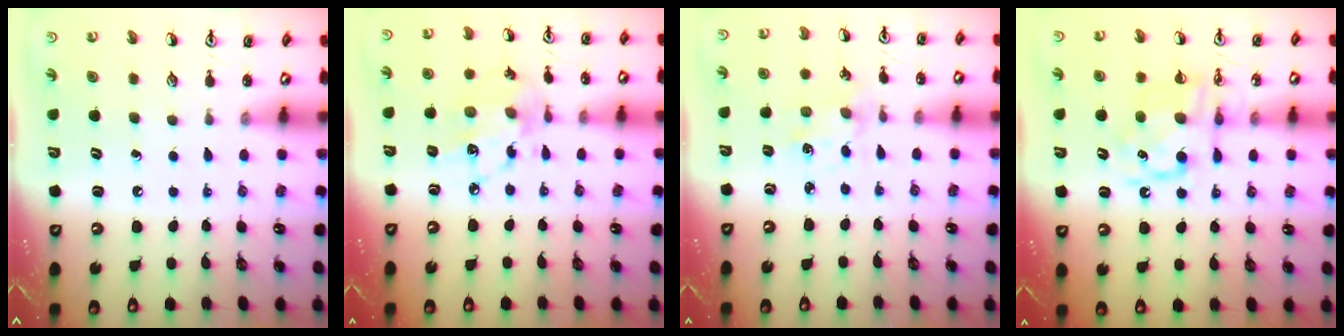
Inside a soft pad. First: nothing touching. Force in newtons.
{"total": 11.3, "press": 11.3, "slide": 0.9}
{"total": 0.9, "press": 0.8, "slide": 0.2}
{"total": 10.3, "press": 10.3, "slide": 0.3}